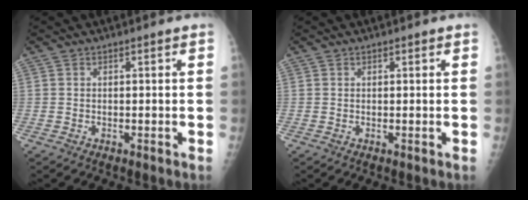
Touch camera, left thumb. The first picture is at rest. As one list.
[{"total": 0.0}]